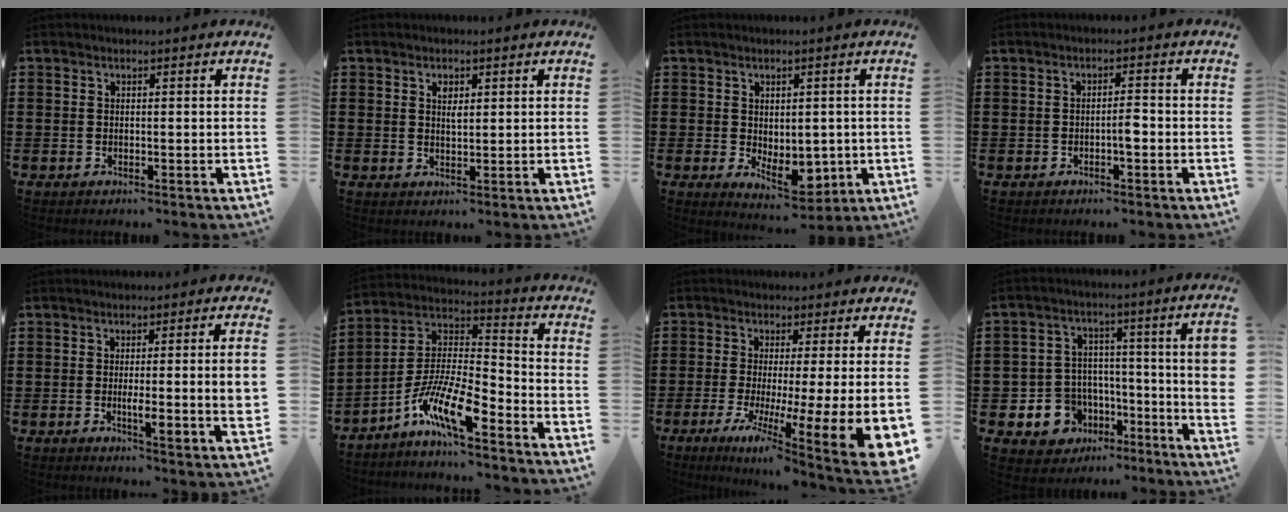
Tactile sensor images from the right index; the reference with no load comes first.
{"total": 1.8, "force": [0.8, 0.8, 1.3], "torque": [-0.021, 0.001, 0.012]}
{"total": 5.2, "force": [-0.4, 3.7, 3.7], "torque": [-0.042, 0.003, -0.005]}
{"total": 2.3, "force": [-0.7, 0.5, 2.1], "torque": [-0.040, 0.003, -0.014]}
{"total": 5.6, "force": [-0.3, 0.4, 5.6], "torque": [-0.097, -0.005, -0.006]}
{"total": 10.8, "force": [-7.4, 2.2, 7.5], "torque": [-0.167, -0.005, -0.147]}
{"total": 6.6, "force": [-1.6, 0.3, 6.4], "torque": [-0.104, -0.050, -0.033]}
{"total": 8.1, "force": [-2.7, 6.1, 4.5], "torque": [-0.107, 0.013, -0.050]}